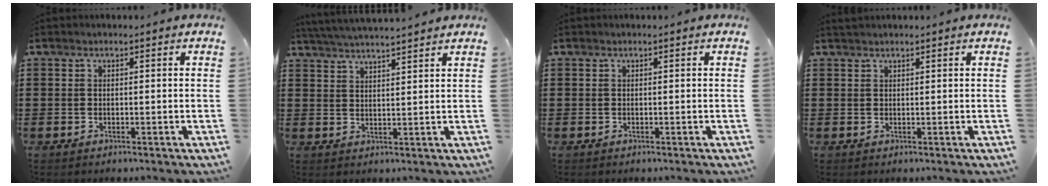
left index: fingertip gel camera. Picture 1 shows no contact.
{"total": 3.7, "force": [3.6, -0.6, 0.5], "torque": [-0.022, -0.016, 0.064]}
{"total": 0.0}
{"total": 0.8, "force": [0.8, 0.1, 0.1], "torque": [-0.004, -0.001, 0.016]}